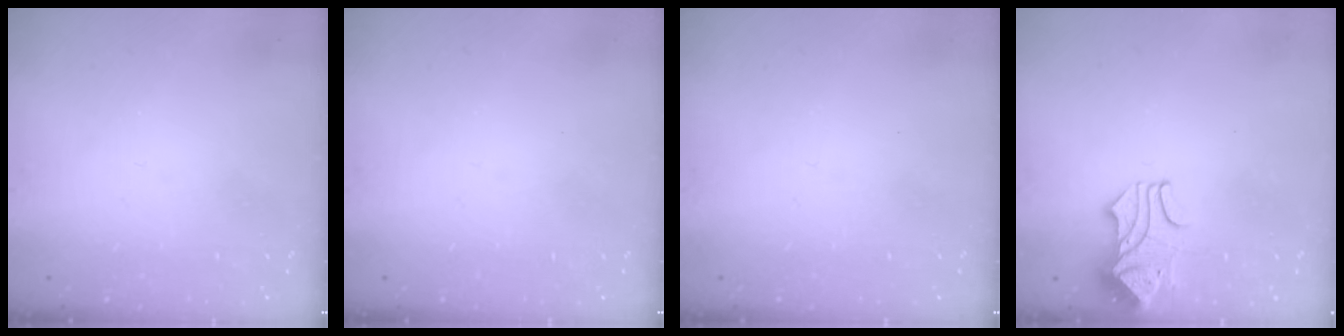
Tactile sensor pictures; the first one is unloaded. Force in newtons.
{"total": 0.0}
{"total": 0.0}
{"total": 1.6, "press": 1.2, "slide": 1.0}